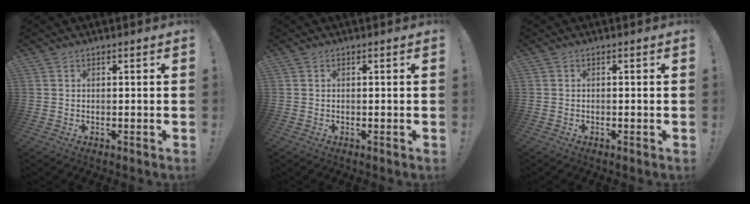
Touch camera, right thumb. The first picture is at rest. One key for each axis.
{"total": 0.0}
{"total": 0.0}